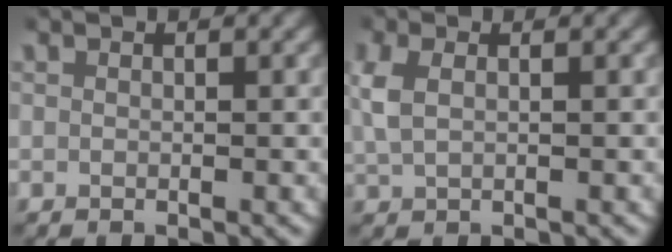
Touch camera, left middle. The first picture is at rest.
{"total": 2.9, "force": [0.7, 1.8, 2.1], "torque": [-0.063, -0.001, 0.018]}